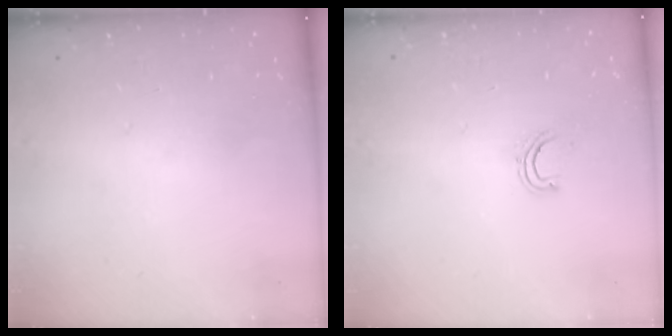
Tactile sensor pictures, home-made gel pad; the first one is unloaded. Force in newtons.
{"total": 4.2, "press": 4.0, "slide": 1.2}